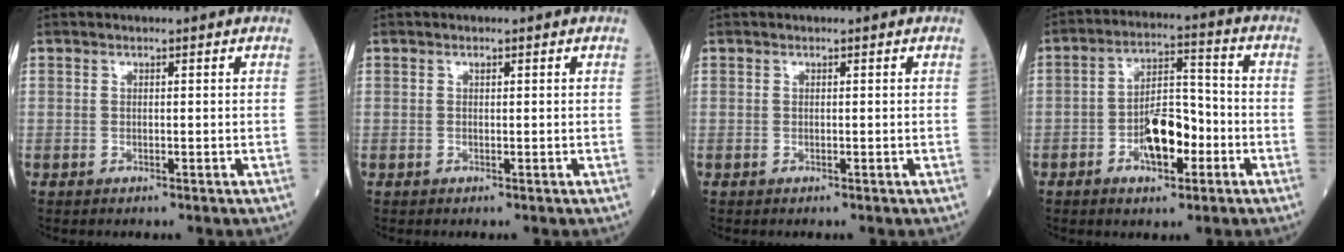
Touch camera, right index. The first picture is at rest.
{"total": 0.0}
{"total": 0.0}
{"total": 8.7, "force": [-3.2, 3.5, 7.3], "torque": [-0.132, 0.015, -0.053]}